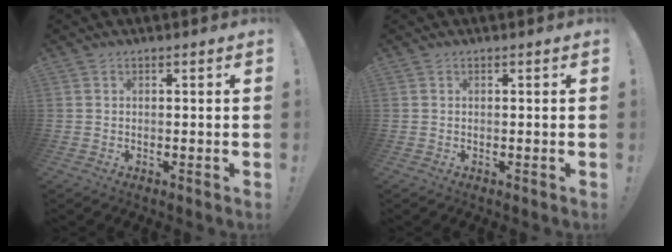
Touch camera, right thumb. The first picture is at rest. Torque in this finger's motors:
{"motor_torque": [0.00, 0.00, 0.10, -0.07, 0.00]}